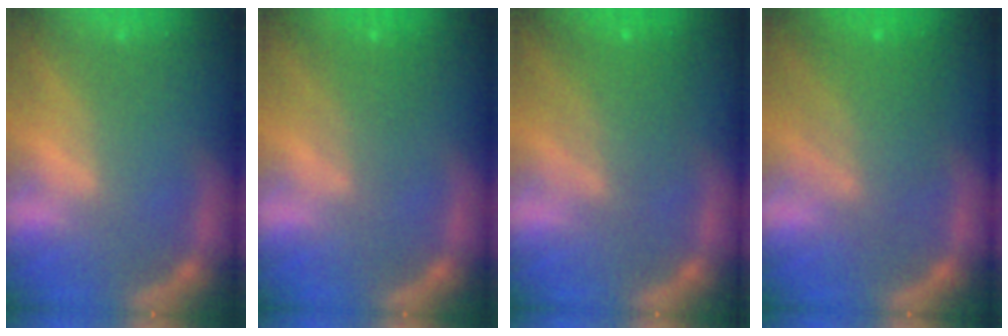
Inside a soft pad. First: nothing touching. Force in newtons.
{"total": 3.0}
{"total": 4.6}
{"total": 6.0}